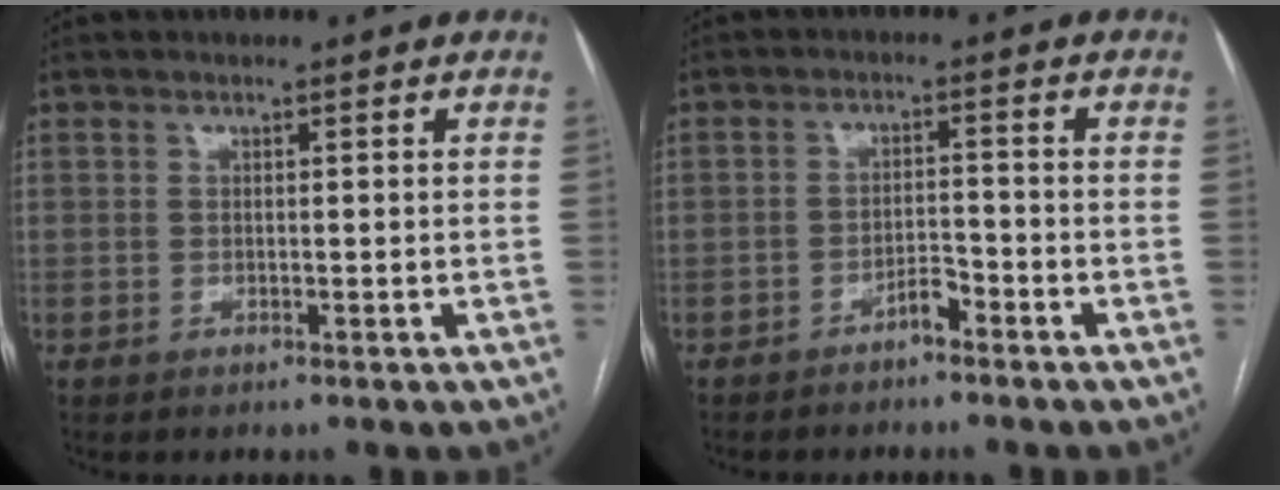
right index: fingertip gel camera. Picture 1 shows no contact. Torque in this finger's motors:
{"motor_torque": [0.09, -0.01, 0.12, 0.06]}